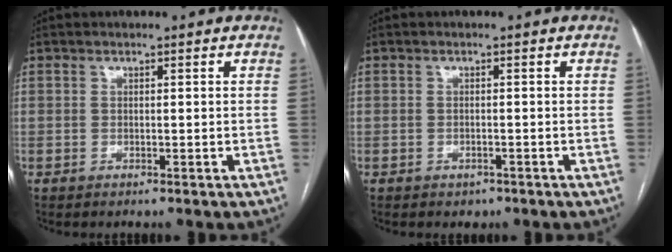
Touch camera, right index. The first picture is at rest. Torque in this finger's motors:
{"motor_torque": [0.09, 0.04, 0.02, 0.01]}